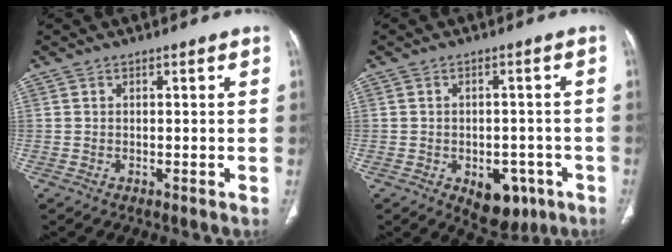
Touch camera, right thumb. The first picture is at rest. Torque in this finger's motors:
{"motor_torque": [2.32, 0.10, 0.08, -0.54, 0.01]}